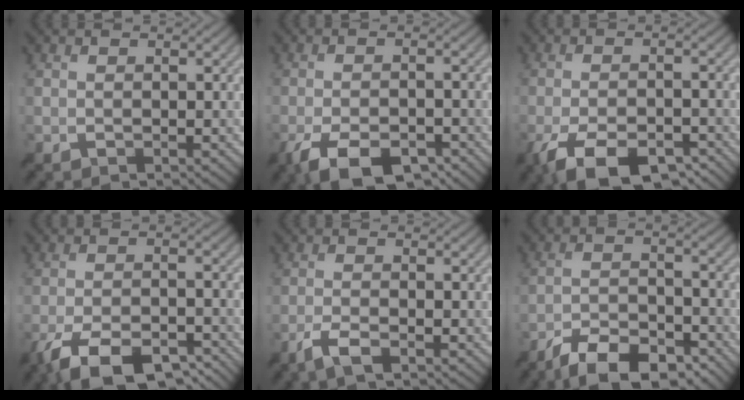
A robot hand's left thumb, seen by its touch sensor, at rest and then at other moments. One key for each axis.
{"total": 8.7, "fx": -5.5, "fy": 3.2, "fz": 6.0, "tx": -0.110, "ty": -0.004, "tz": -0.095}
{"total": 10.3, "fx": -6.6, "fy": 3.7, "fz": 7.0, "tx": -0.129, "ty": -0.005, "tz": -0.115}
{"total": 11.2, "fx": -7.7, "fy": 3.8, "fz": 7.3, "tx": -0.134, "ty": -0.005, "tz": -0.135}
{"total": 3.2, "fx": -1.8, "fy": 0.7, "fz": 2.5, "tx": -0.056, "ty": 0.002, "tz": -0.045}
{"total": 10.0, "fx": -7.5, "fy": 3.3, "fz": 5.8, "tx": -0.100, "ty": 0.002, "tz": -0.140}